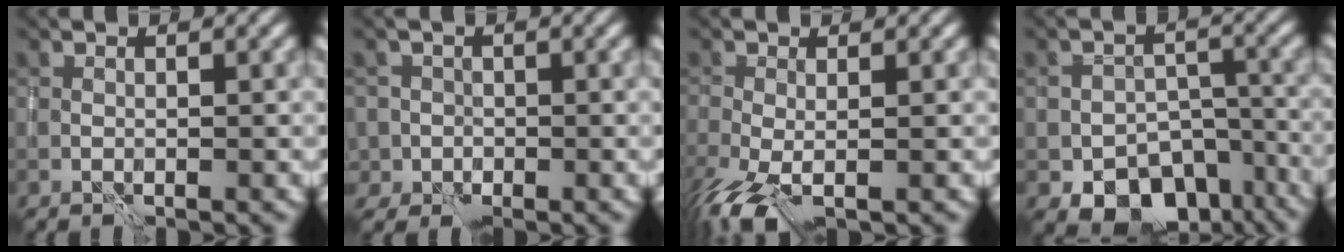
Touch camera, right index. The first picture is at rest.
{"total": 3.3, "force": [-1.5, 3.0, 0.1], "torque": [0.033, 0.000, -0.036]}
{"total": 3.6, "force": [-1.8, 1.4, 2.8], "torque": [-0.065, -0.014, -0.041]}
{"total": 10.1, "force": [-6.8, 6.4, 3.9], "torque": [-0.030, -0.011, -0.084]}